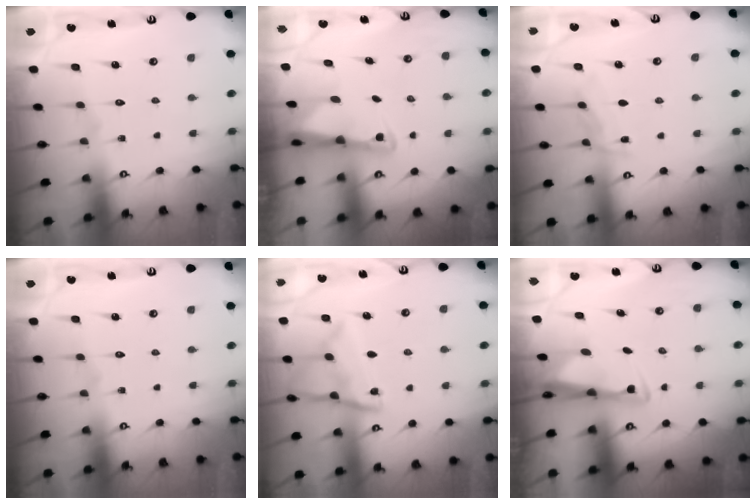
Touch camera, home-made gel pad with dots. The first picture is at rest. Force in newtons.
{"total": 2.4, "press": 2.3, "slide": 0.6}
{"total": 6.8, "press": 6.8, "slide": 0.5}
{"total": 0.0}
{"total": 10.7, "press": 10.7, "slide": 0.7}
{"total": 3.0, "press": 2.8, "slide": 1.0}